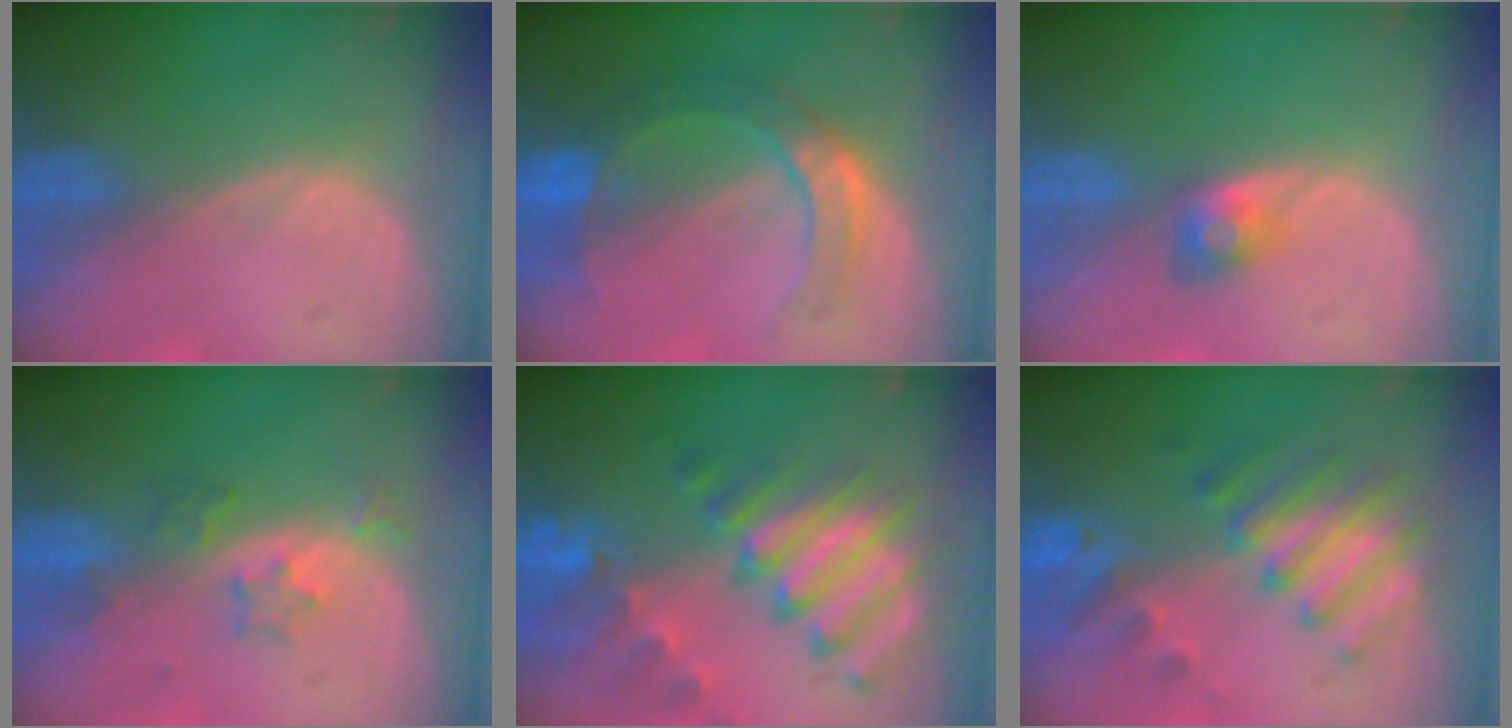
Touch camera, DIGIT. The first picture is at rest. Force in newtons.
{"total": 7.2, "press": 6.7, "slide": 2.7}
{"total": 2.8, "press": 2.5, "slide": 1.2}
{"total": 3.8, "press": 3.5, "slide": 1.3}
{"total": 11.3, "press": 9.8, "slide": 5.8}
{"total": 7.5, "press": 7.4, "slide": 1.1}